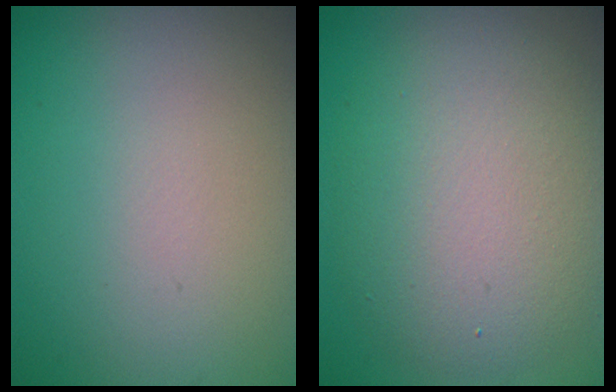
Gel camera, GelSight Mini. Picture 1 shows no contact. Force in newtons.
{"total": 7.5, "press": 7.5, "slide": 0.4}